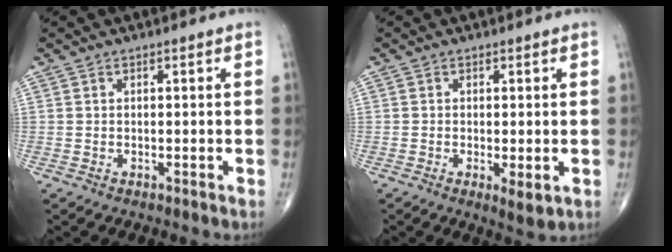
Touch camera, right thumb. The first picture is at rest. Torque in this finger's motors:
{"motor_torque": [-0.20, 0.24, -0.14, -0.08, -0.02]}